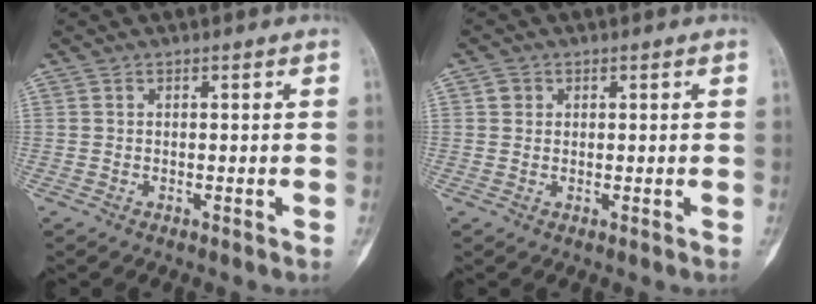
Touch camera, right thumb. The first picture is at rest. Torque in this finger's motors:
{"motor_torque": [-0.02, -0.01, 0.18, -0.46, 0.11]}